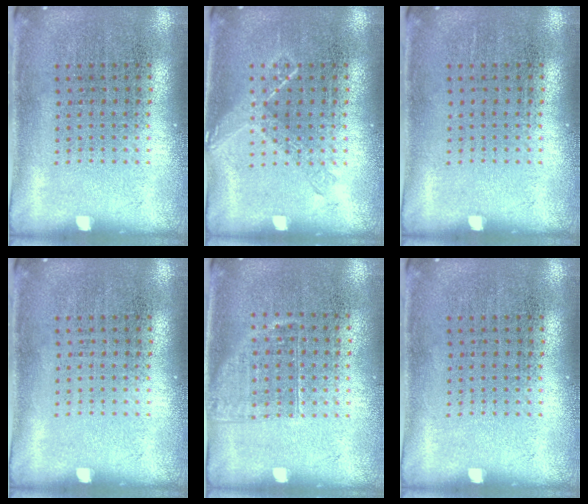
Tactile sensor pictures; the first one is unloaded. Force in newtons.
{"total": 1.9, "press": 1.8, "slide": 0.4}
{"total": 0.0}
{"total": 0.0}
{"total": 1.1, "press": 0.9, "slide": 0.6}
{"total": 0.0}